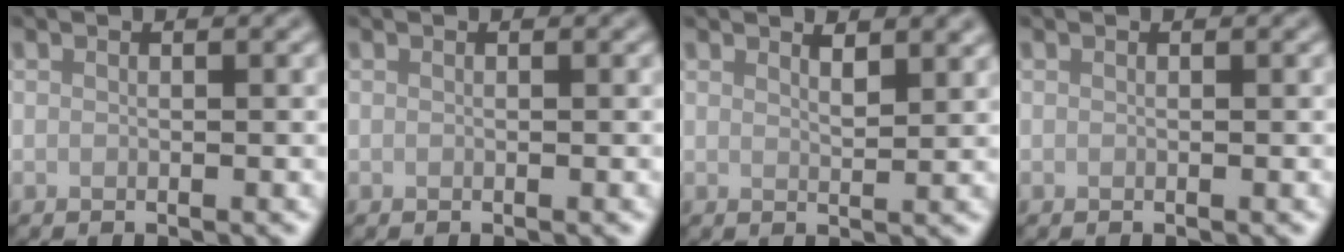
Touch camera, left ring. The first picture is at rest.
{"total": 0.0}
{"total": 1.7, "force": [1.3, 0.4, 0.9], "torque": [-0.013, -0.001, 0.024]}
{"total": 0.0}